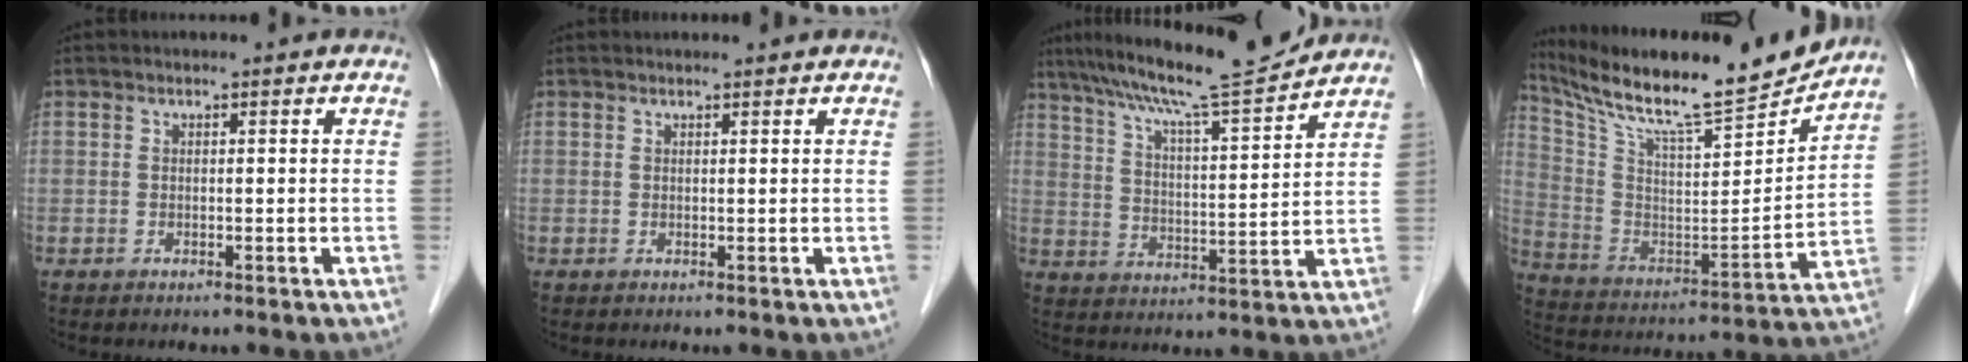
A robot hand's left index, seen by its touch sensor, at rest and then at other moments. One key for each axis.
{"total": 1.5, "fx": 1.5, "fy": 0.0, "fz": 0.2, "tx": -0.007, "ty": 0.011, "tz": 0.022}
{"total": 14.6, "fx": 13.0, "fy": -0.6, "fz": 6.6, "tx": -0.117, "ty": 0.003, "tz": 0.206}
{"total": 22.0, "fx": 20.0, "fy": 0.8, "fz": 9.3, "tx": -0.180, "ty": -0.035, "tz": 0.324}